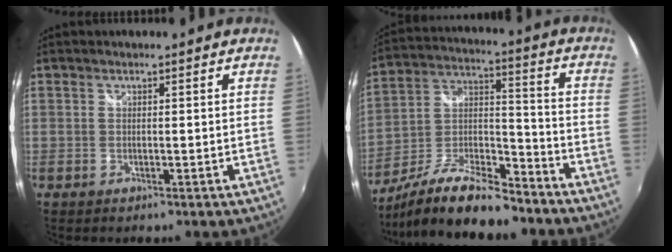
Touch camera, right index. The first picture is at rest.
{"total": 18.1, "force": [-13.9, 5.1, 10.4], "torque": [-0.208, -0.008, -0.242]}